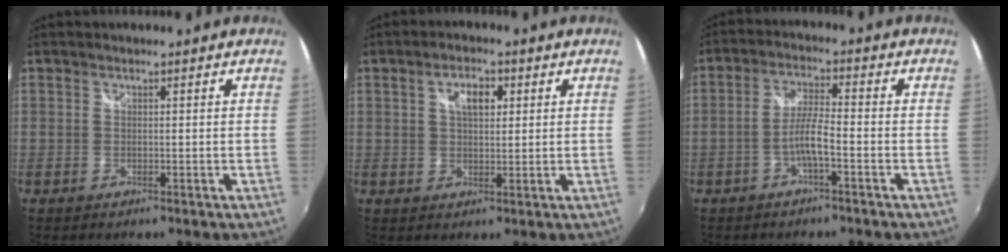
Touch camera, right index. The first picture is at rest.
{"total": 4.7, "force": [1.6, 2.5, 3.6], "torque": [-0.059, 0.011, 0.026]}
{"total": 4.6, "force": [-2.3, 0.1, 3.9], "torque": [-0.080, 0.005, -0.041]}